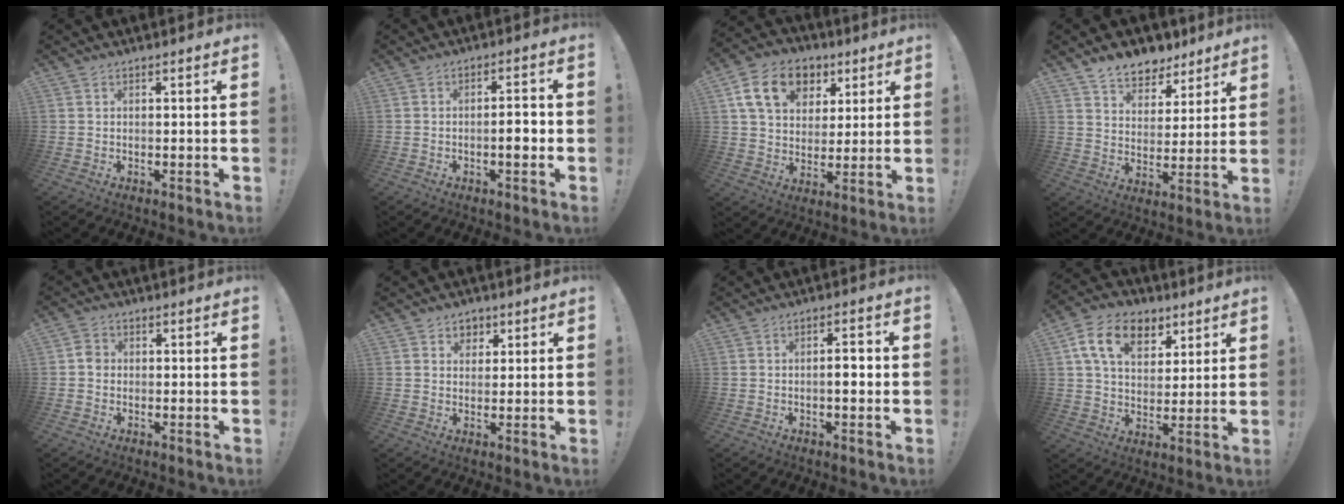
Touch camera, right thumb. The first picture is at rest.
{"total": 5.0, "force": [-1.4, 1.5, 4.6], "torque": [-0.061, 0.003, -0.028]}
{"total": 16.9, "force": [7.2, 12.3, 9.0], "torque": [-0.137, -0.020, 0.137]}
{"total": 8.9, "force": [7.3, 4.7, 1.7], "torque": [-0.024, -0.062, 0.139]}
{"total": 3.3, "force": [-0.5, 2.8, 1.7], "torque": [-0.021, 0.008, -0.010]}
{"total": 4.2, "force": [1.8, 3.7, 0.9], "torque": [-0.002, -0.009, 0.030]}
{"total": 4.1, "force": [-0.8, 1.3, 3.9], "torque": [-0.054, 0.003, -0.019]}
{"total": 14.8, "force": [7.1, 10.1, 8.1], "torque": [-0.129, -0.021, 0.134]}